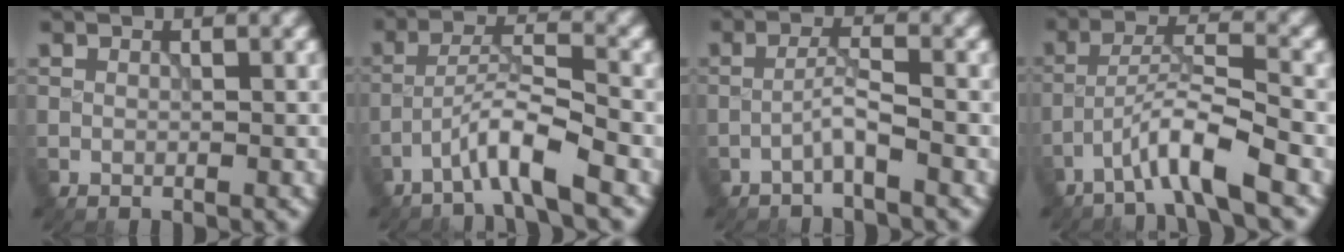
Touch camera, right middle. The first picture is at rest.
{"total": 4.4, "force": [-3.0, 0.2, 3.3], "torque": [-0.061, 0.018, -0.062]}
{"total": 2.0, "force": [-1.3, -0.1, 1.5], "torque": [-0.031, 0.014, -0.029]}
{"total": 4.9, "force": [-3.3, 0.3, 3.7], "torque": [-0.066, 0.017, -0.066]}